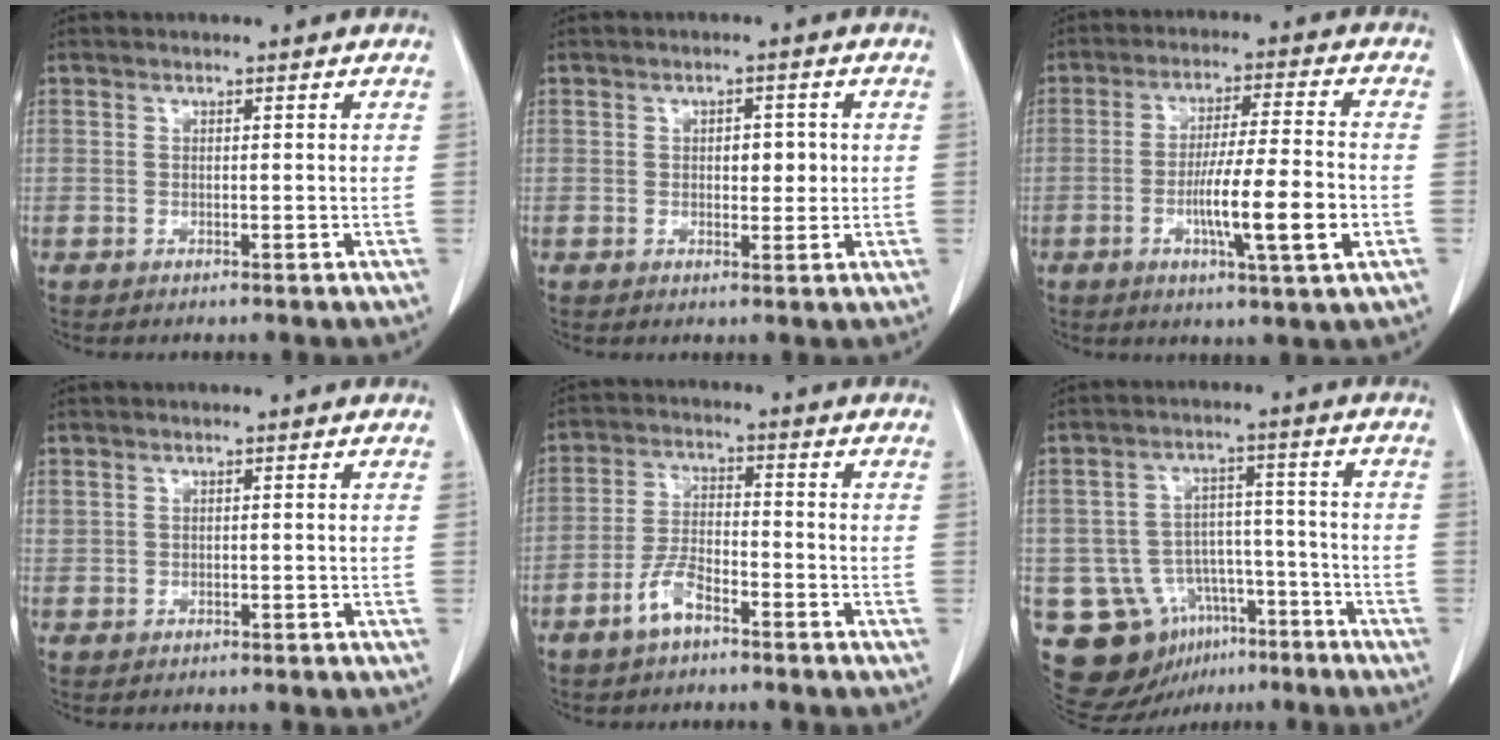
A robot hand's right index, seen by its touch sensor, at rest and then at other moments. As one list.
[{"total": 3.1, "force": [0.3, 1.7, 2.6], "torque": [-0.030, 0.002, 0.006]}, {"total": 11.3, "force": [-3.2, 0.0, 10.8], "torque": [-0.186, -0.010, -0.057]}, {"total": 0.5, "force": [0.4, 0.3, 0.0], "torque": [0.000, 0.007, 0.009]}, {"total": 5.2, "force": [-3.5, 1.8, 3.4], "torque": [-0.075, 0.003, -0.069]}, {"total": 12.3, "force": [-6.3, 9.6, 4.5], "torque": [-0.078, 0.032, -0.088]}]